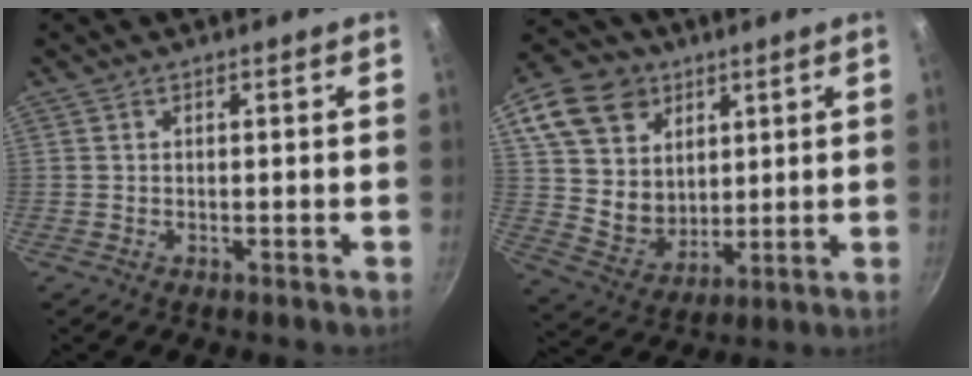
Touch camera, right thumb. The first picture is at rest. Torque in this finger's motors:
{"motor_torque": [-1.31, 1.50, 0.41, -0.24, 0.07]}